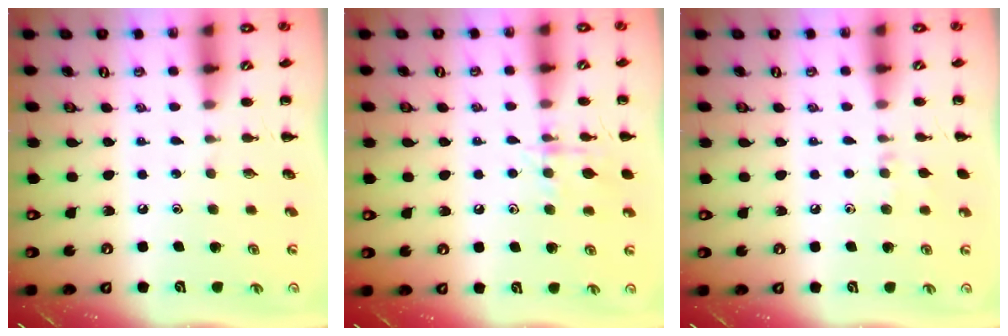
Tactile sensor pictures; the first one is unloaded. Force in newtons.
{"total": 9.4, "press": 9.3, "slide": 1.1}
{"total": 5.2, "press": 4.8, "slide": 1.8}